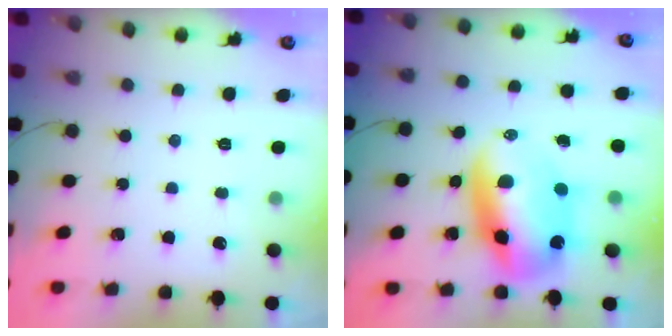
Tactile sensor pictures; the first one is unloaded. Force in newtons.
{"total": 12.5, "press": 12.0, "slide": 3.4}